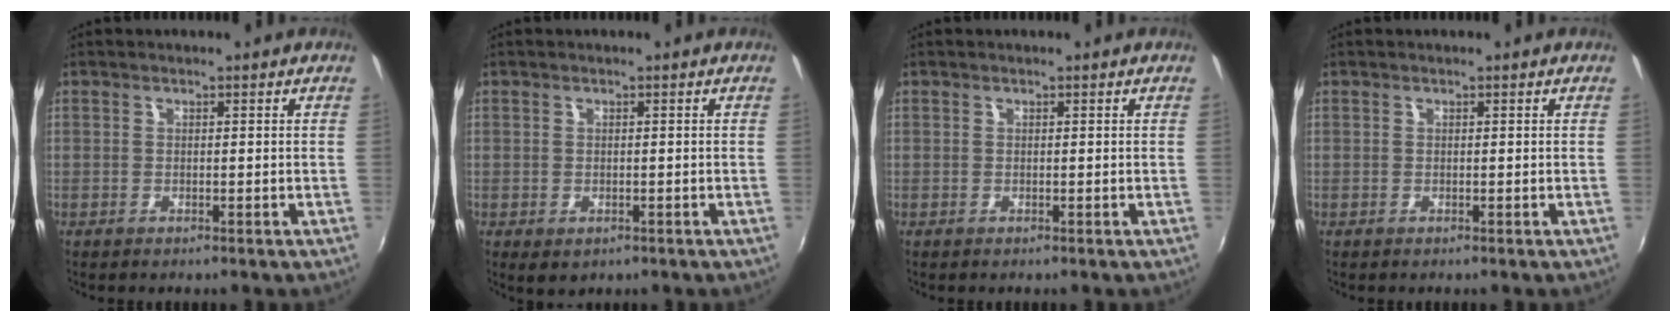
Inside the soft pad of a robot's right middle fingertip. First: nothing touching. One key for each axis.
{"total": 1.6, "fx": -0.1, "fy": 1.1, "fz": 1.2, "tx": -0.020, "ty": -0.007, "tz": -0.001}
{"total": 0.0}
{"total": 0.0}